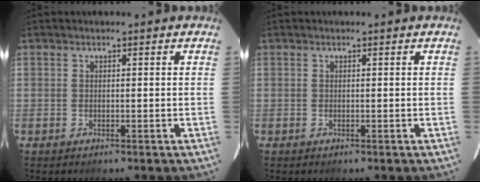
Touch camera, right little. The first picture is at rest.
{"total": 0.0}